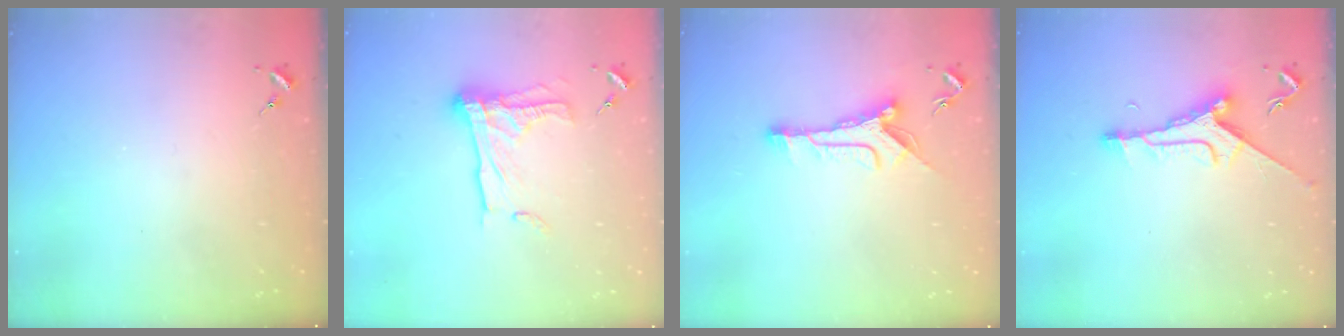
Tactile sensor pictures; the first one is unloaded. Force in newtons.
{"total": 14.7, "press": 14.6, "slide": 1.3}
{"total": 10.4, "press": 10.3, "slide": 0.8}
{"total": 9.2, "press": 9.1, "slide": 0.5}